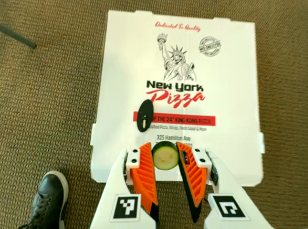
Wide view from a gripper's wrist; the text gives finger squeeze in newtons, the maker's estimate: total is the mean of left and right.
{"total": 7.1, "left": 7.2, "right": 7.1}